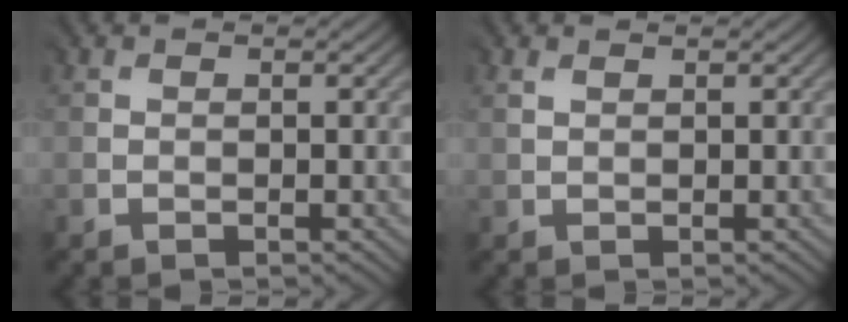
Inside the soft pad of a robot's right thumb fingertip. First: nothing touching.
{"total": 0.9, "force": [0.8, 0.3, 0.2], "torque": [-0.011, 0.002, 0.020]}